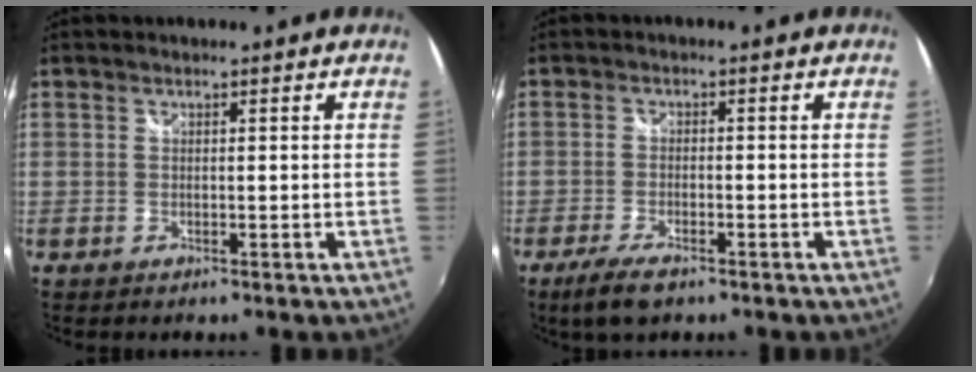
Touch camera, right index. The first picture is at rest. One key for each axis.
{"total": 5.9, "fx": -4.0, "fy": 1.8, "fz": 4.0, "tx": -0.096, "ty": -0.015, "tz": -0.071}